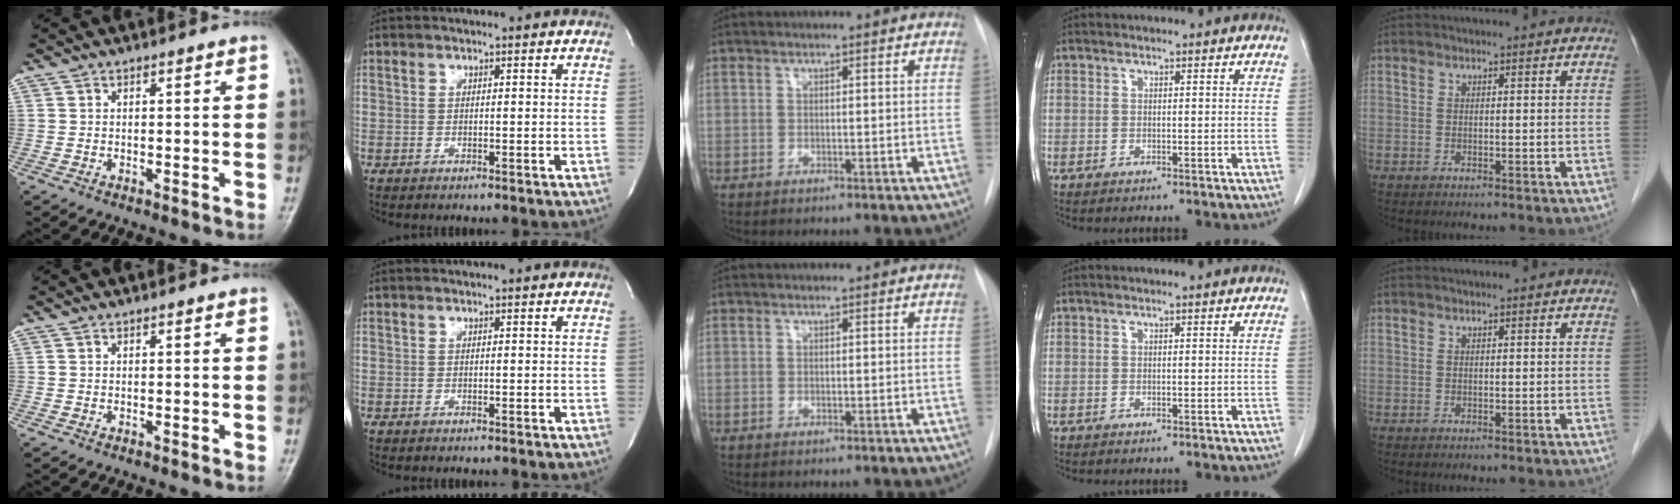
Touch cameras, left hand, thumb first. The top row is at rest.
{}